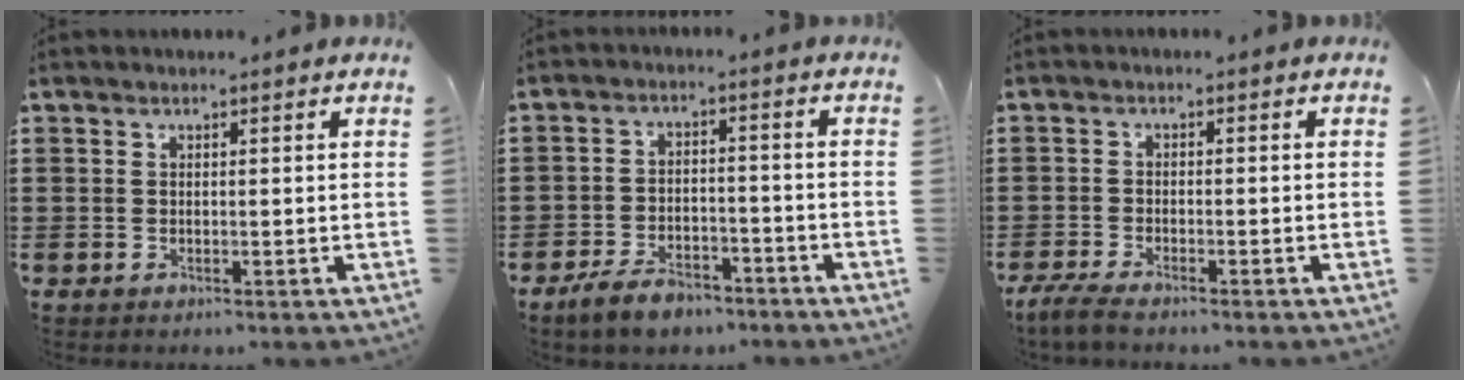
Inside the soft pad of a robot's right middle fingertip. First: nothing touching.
{"total": 5.1, "force": [-4.4, 1.7, 1.8], "torque": [-0.041, 0.006, -0.088]}
{"total": 3.0, "force": [-2.7, 0.4, 1.2], "torque": [-0.041, -0.007, -0.061]}